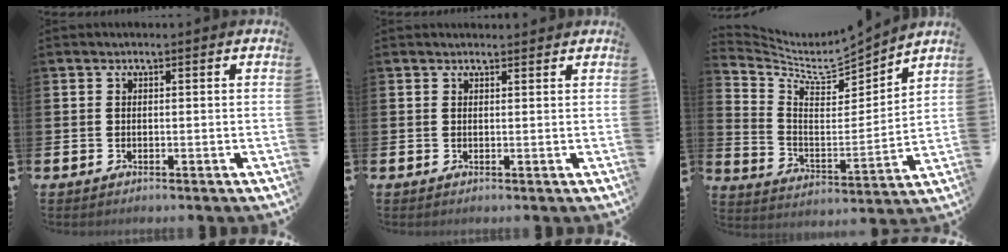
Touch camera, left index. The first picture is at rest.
{"total": 1.0, "force": [0.9, 0.2, 0.1], "torque": [0.007, -0.002, 0.015]}
{"total": 6.5, "force": [5.8, 1.8, 2.3], "torque": [-0.073, -0.057, 0.094]}